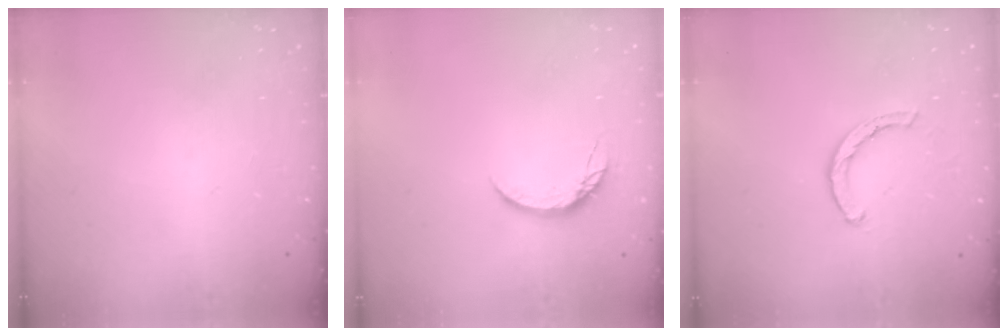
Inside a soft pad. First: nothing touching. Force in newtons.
{"total": 5.3, "press": 5.2, "slide": 0.6}
{"total": 2.1, "press": 2.1, "slide": 0.1}